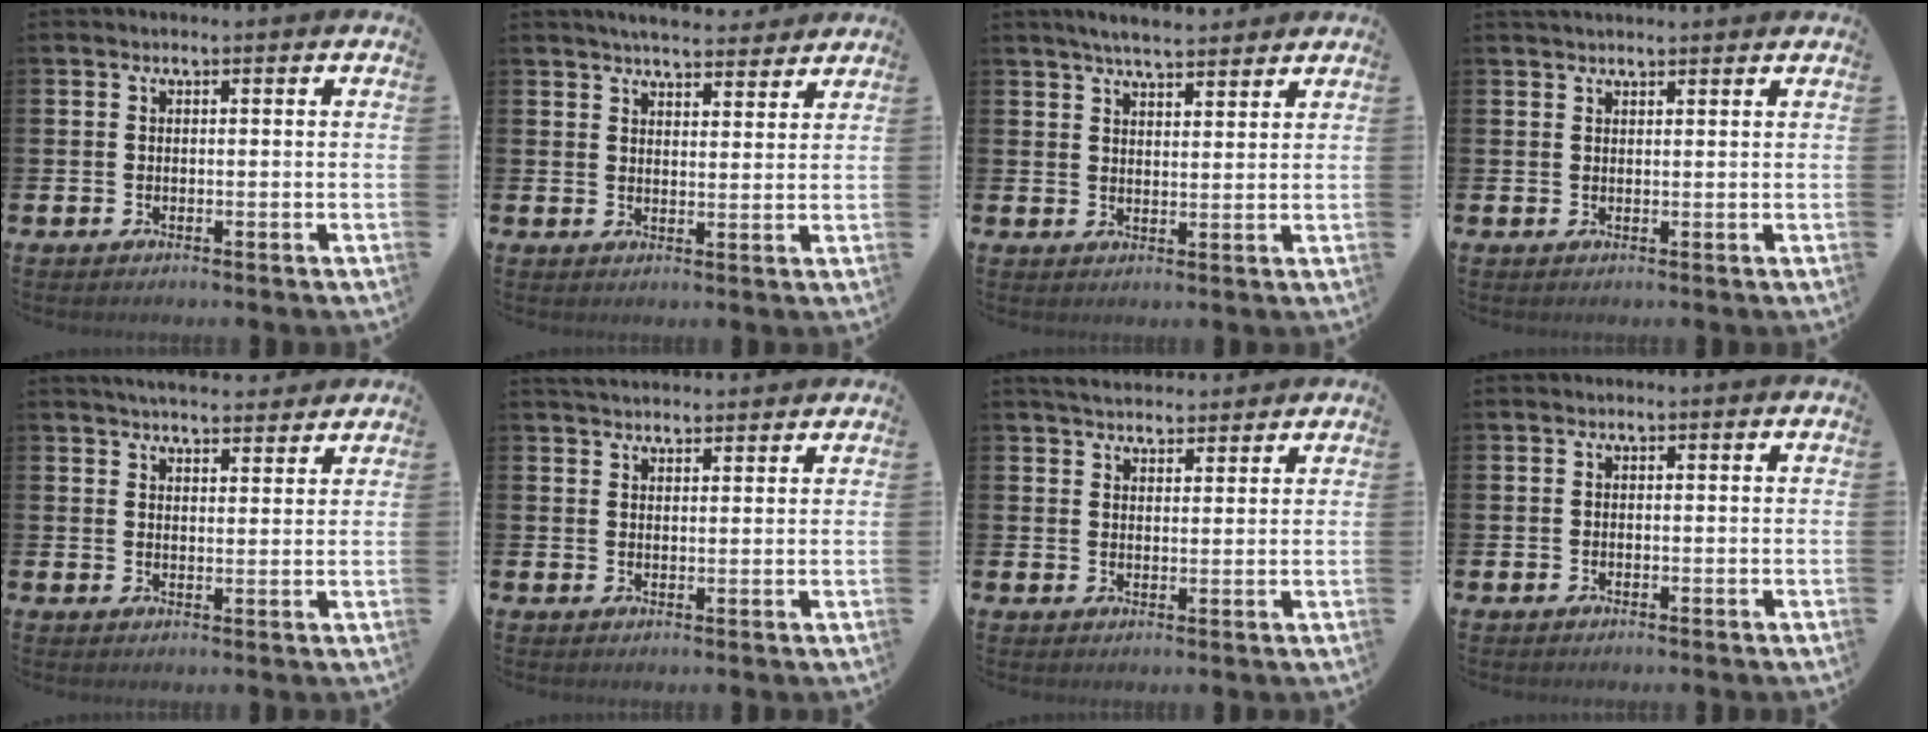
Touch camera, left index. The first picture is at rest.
{"total": 4.8, "force": [4.7, 0.5, 0.9], "torque": [-0.019, -0.024, 0.083]}
{"total": 4.8, "force": [4.7, 0.6, 1.2], "torque": [-0.032, -0.017, 0.084]}
{"total": 1.7, "force": [1.7, 0.2, 0.3], "torque": [0.002, -0.005, 0.028]}
{"total": 4.4, "force": [4.4, 0.5, 0.5], "torque": [-0.011, -0.022, 0.079]}
{"total": 3.1, "force": [3.1, 0.4, 0.2], "torque": [-0.009, -0.012, 0.056]}
{"total": 3.7, "force": [3.6, 0.7, 0.3], "torque": [-0.013, -0.015, 0.067]}
{"total": 0.0}